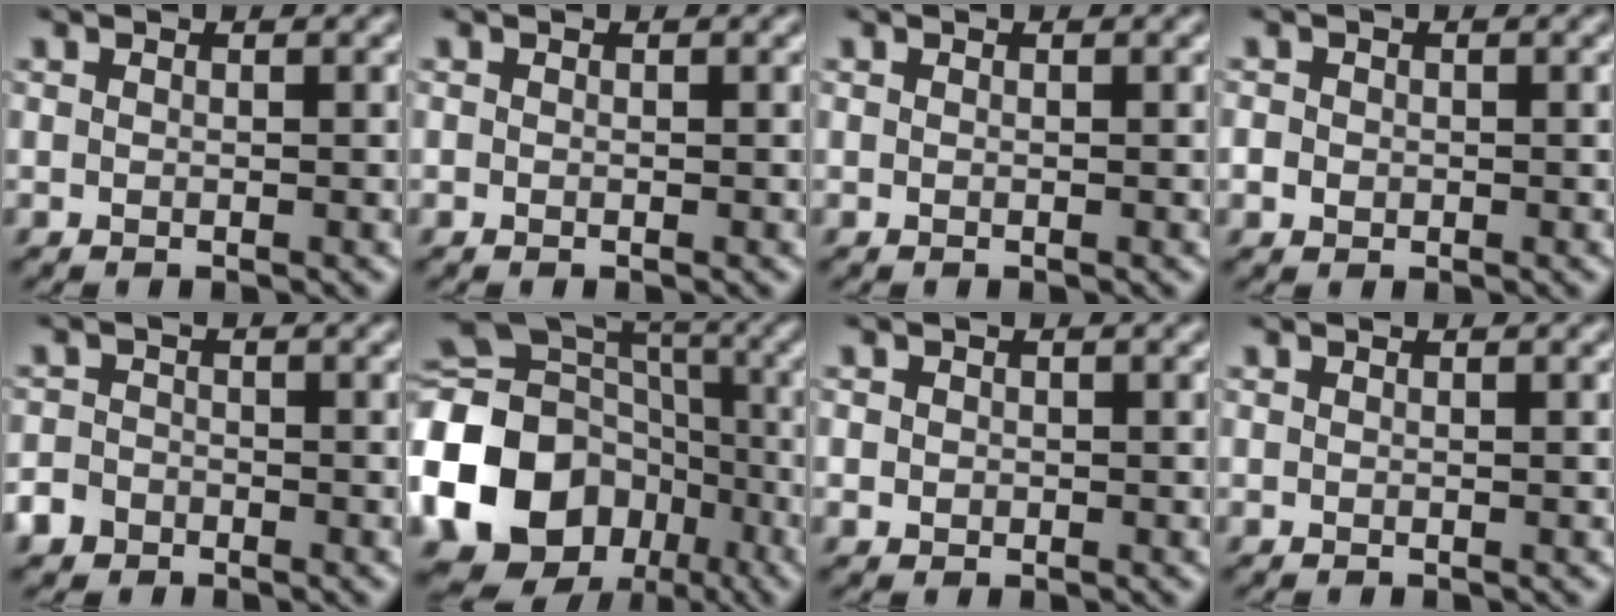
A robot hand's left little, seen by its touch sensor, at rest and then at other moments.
{"total": 0.0}
{"total": 0.0}
{"total": 1.9, "force": [-0.1, 1.8, 0.7], "torque": [-0.006, 0.010, -0.010]}
{"total": 3.7, "force": [-2.4, 2.7, 0.7], "torque": [-0.008, -0.009, -0.051]}
{"total": 20.1, "force": [-6.8, 16.5, 9.3], "torque": [-0.215, -0.013, -0.131]}
{"total": 1.1, "force": [0.0, 1.0, 0.4], "torque": [-0.002, 0.003, -0.002]}
{"total": 0.0}